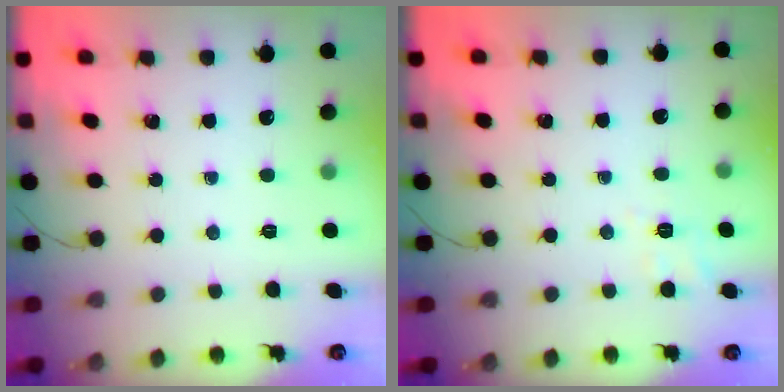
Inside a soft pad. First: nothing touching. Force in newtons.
{"total": 5.3, "press": 4.8, "slide": 2.2}